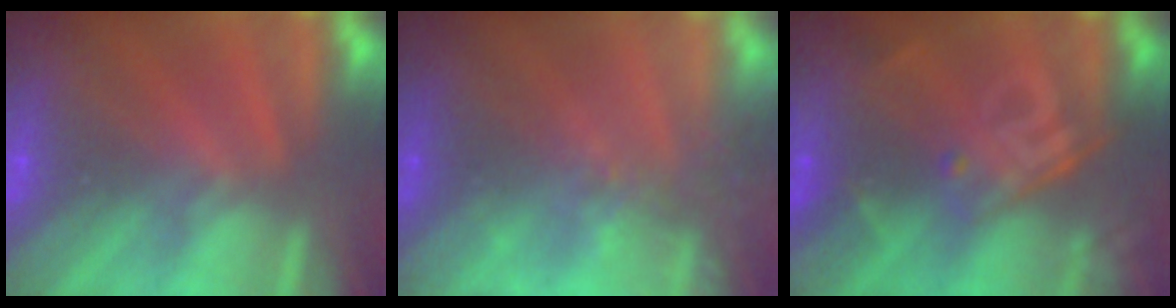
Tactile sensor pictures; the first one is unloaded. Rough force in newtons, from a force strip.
{"total": 2.4}
{"total": 2.5}